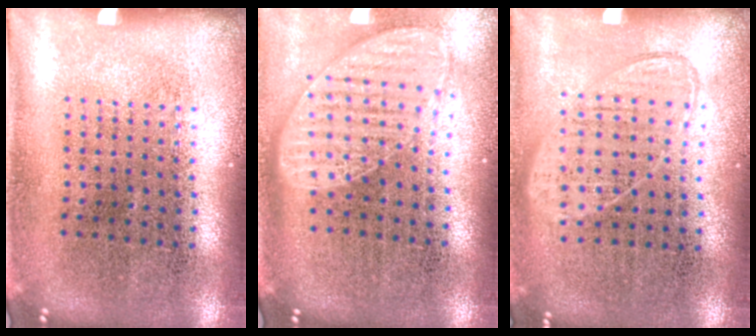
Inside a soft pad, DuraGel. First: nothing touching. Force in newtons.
{"total": 1.5, "press": 1.3, "slide": 0.8}
{"total": 1.0, "press": 0.8, "slide": 0.5}